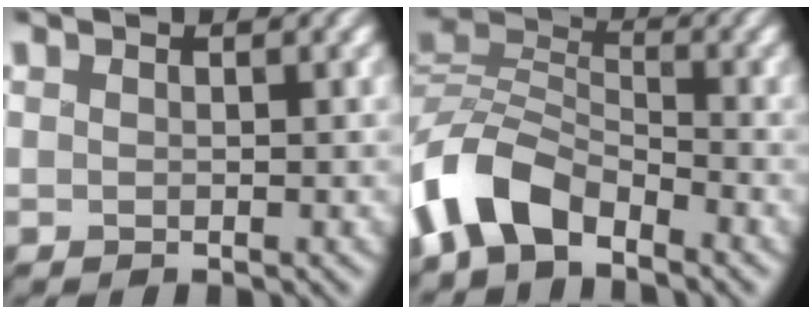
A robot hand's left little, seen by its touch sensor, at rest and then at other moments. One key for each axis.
{"total": 6.5, "fx": -5.0, "fy": 3.1, "fz": 2.8, "tx": -0.059, "ty": 0.005, "tz": -0.111}